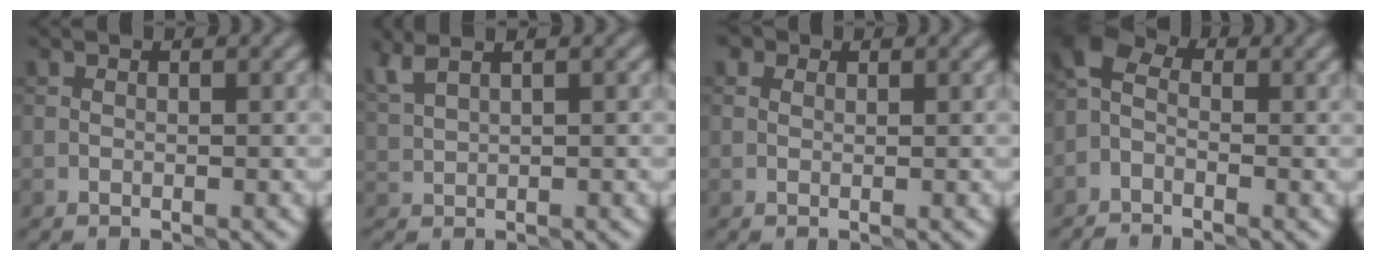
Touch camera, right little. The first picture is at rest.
{"total": 2.1, "force": [1.7, 0.5, 1.2], "torque": [-0.023, 0.009, 0.043]}
{"total": 2.2, "force": [1.3, 1.5, 1.1], "torque": [-0.004, 0.014, -0.014]}
{"total": 3.4, "force": [-1.5, 2.1, 2.3], "torque": [-0.051, 0.008, -0.045]}